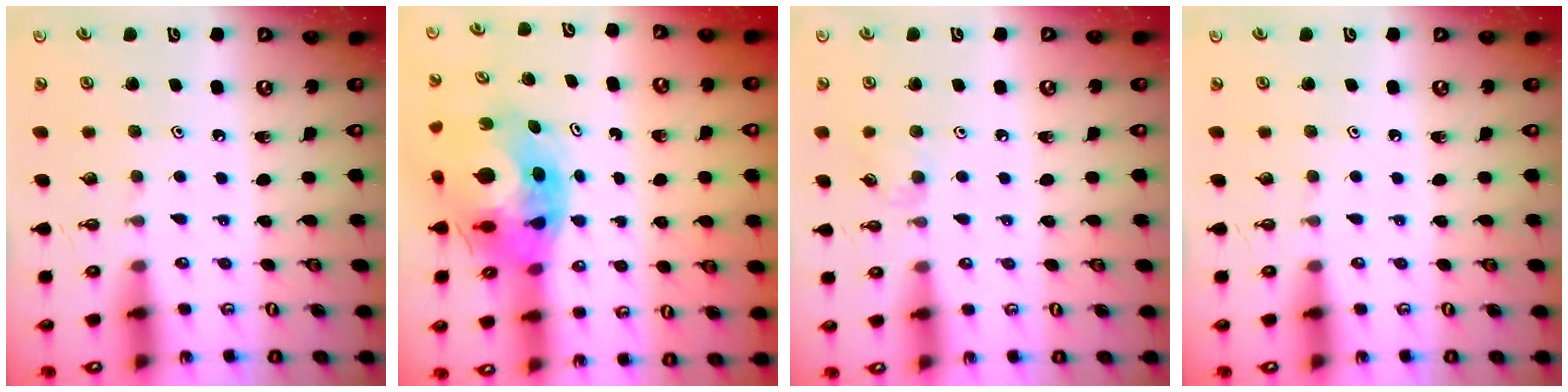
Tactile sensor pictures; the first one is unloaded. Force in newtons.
{"total": 13.8, "press": 13.7, "slide": 1.8}
{"total": 5.0, "press": 4.9, "slide": 0.9}
{"total": 0.0}